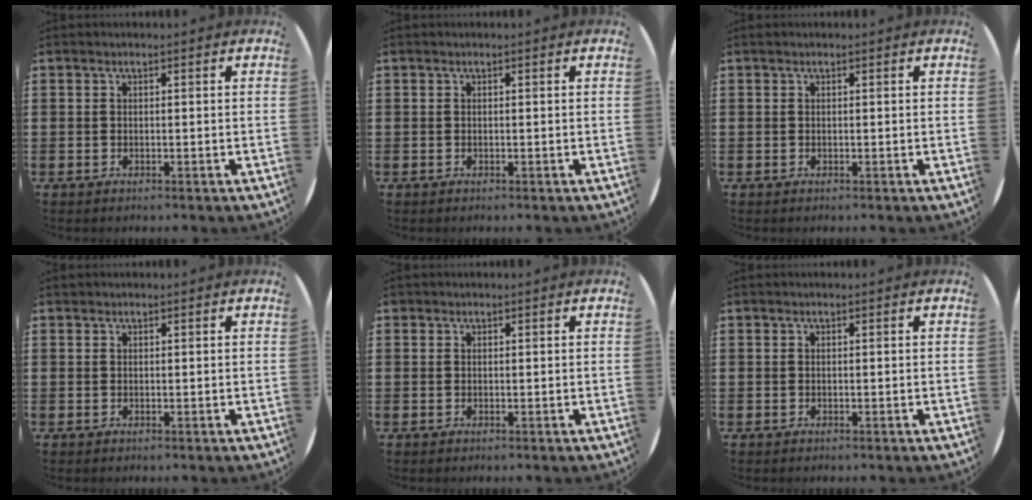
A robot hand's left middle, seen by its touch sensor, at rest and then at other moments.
{"total": 0.0}
{"total": 0.0}
{"total": 0.0}
{"total": 0.0}
{"total": 0.0}